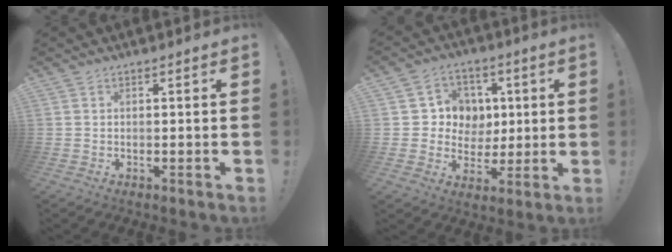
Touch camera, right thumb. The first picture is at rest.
{"total": 9.1, "force": [1.2, 9.0, 1.3], "torque": [-0.016, -0.006, 0.033]}